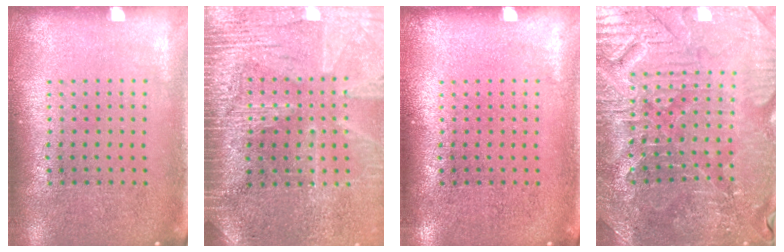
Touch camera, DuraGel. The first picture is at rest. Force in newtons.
{"total": 3.4, "press": 3.2, "slide": 1.0}
{"total": 0.0}
{"total": 3.8, "press": 3.7, "slide": 0.5}